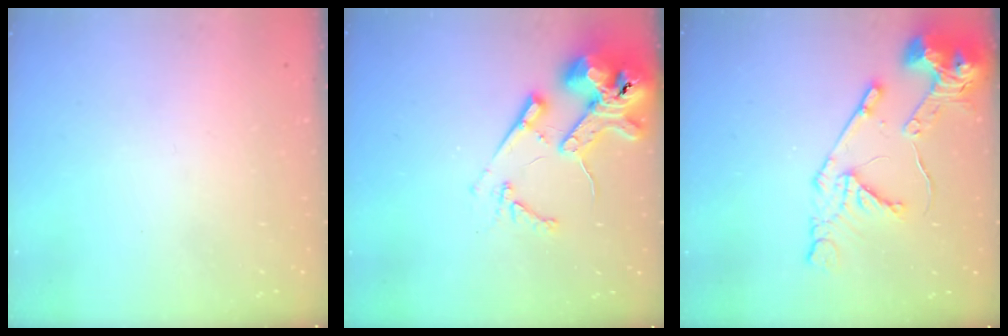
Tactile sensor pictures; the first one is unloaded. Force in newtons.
{"total": 16.2, "press": 16.0, "slide": 2.3}
{"total": 16.5, "press": 16.4, "slide": 1.9}